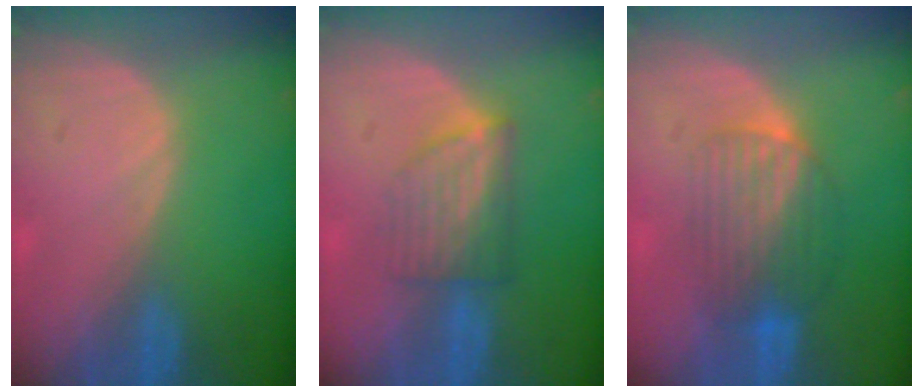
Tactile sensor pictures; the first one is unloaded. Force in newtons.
{"total": 6.1, "press": 5.5, "slide": 2.7}
{"total": 6.4, "press": 6.3, "slide": 1.1}